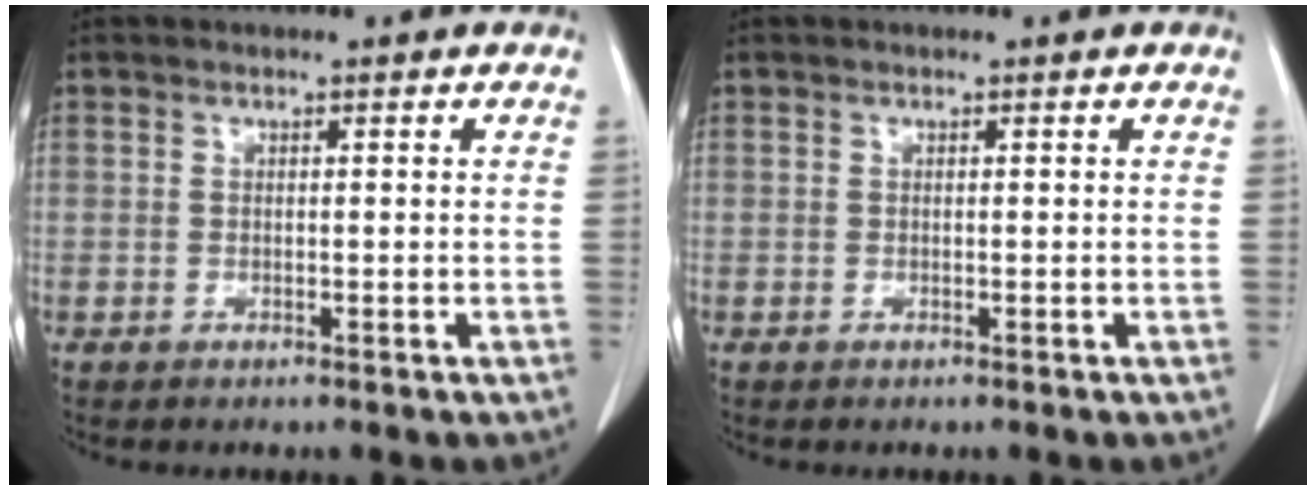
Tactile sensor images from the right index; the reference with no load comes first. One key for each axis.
{"total": 0.0}